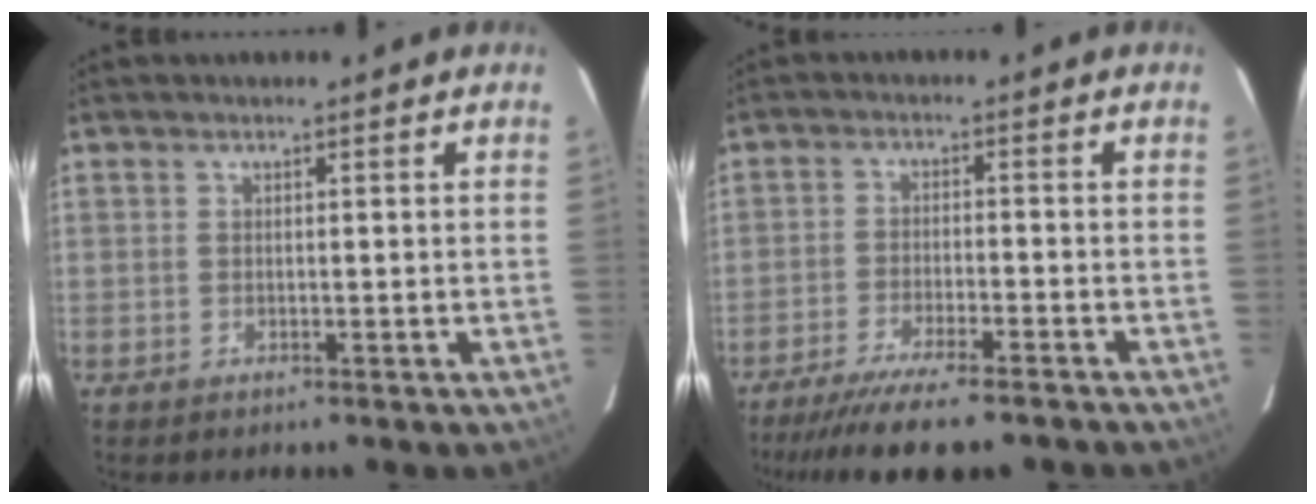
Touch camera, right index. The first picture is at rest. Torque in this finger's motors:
{"motor_torque": [1.21, -0.93, 0.54, 0.12]}